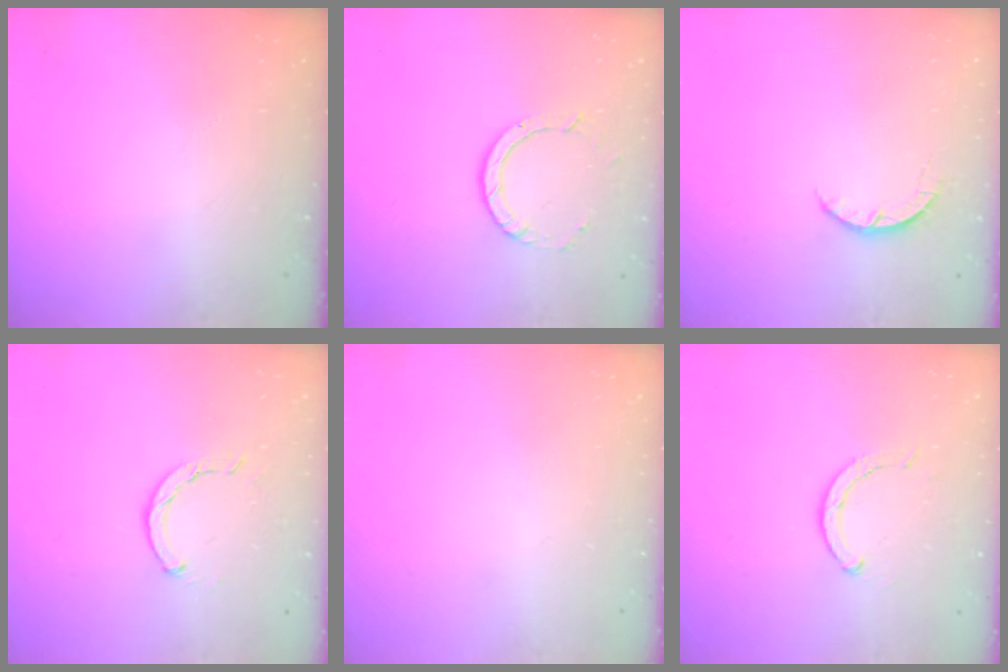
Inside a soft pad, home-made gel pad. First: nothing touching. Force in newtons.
{"total": 4.7, "press": 4.7, "slide": 0.4}
{"total": 3.4, "press": 3.4, "slide": 0.6}
{"total": 2.1, "press": 2.1, "slide": 0.3}
{"total": 0.0}
{"total": 2.6, "press": 2.5, "slide": 0.4}